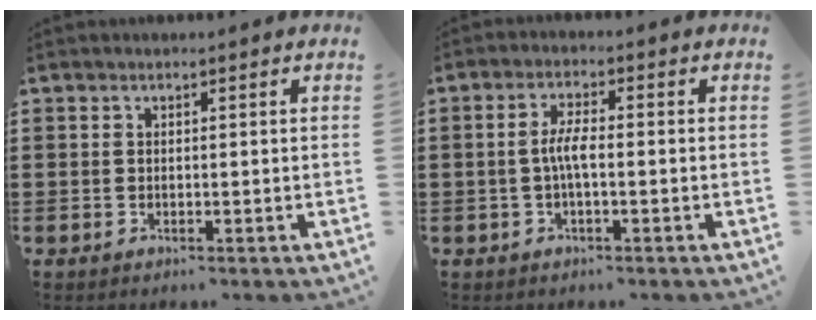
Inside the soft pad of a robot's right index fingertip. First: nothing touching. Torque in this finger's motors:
{"motor_torque": [1.08, 1.05, 0.51, 0.14]}